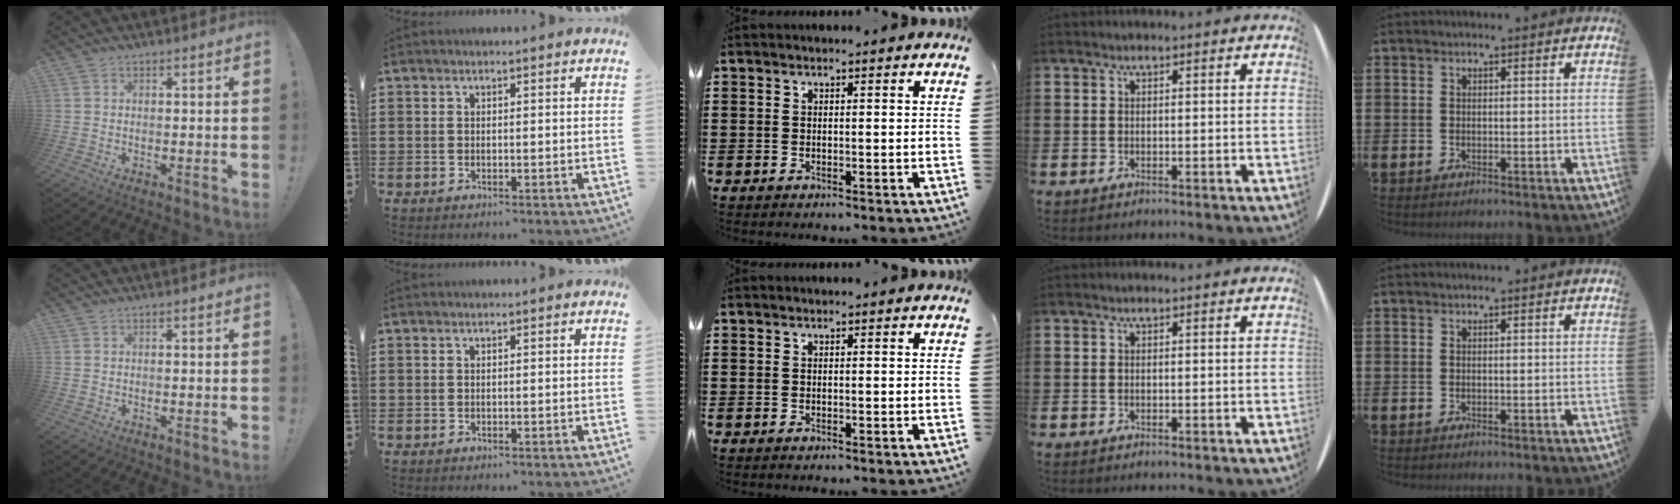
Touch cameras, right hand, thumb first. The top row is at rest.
{}